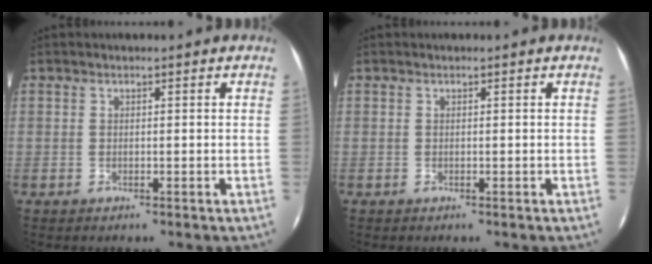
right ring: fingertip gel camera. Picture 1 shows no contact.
{"total": 0.0}